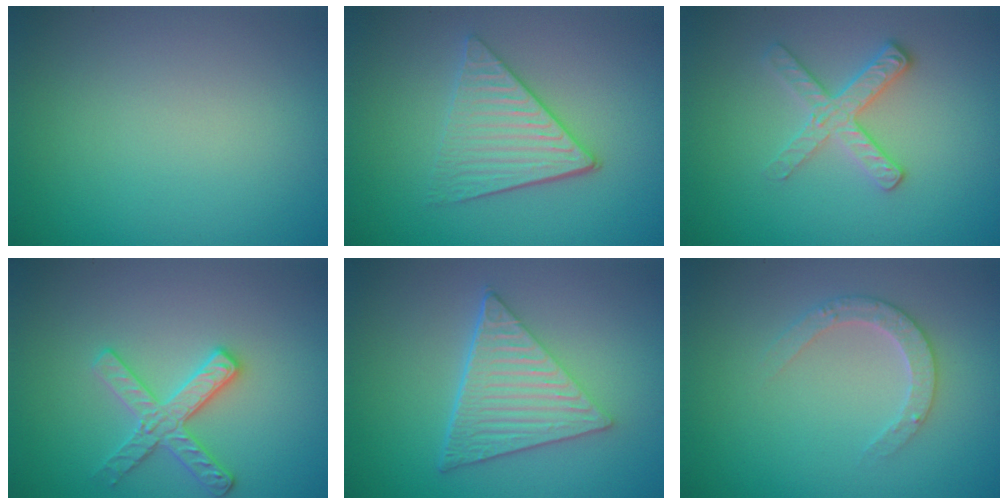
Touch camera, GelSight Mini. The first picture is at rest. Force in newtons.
{"total": 4.0, "press": 3.4, "slide": 2.0}
{"total": 2.6, "press": 2.4, "slide": 0.9}
{"total": 2.9, "press": 2.8, "slide": 0.6}
{"total": 6.3, "press": 4.4, "slide": 4.4}
{"total": 2.4, "press": 2.3, "slide": 0.5}